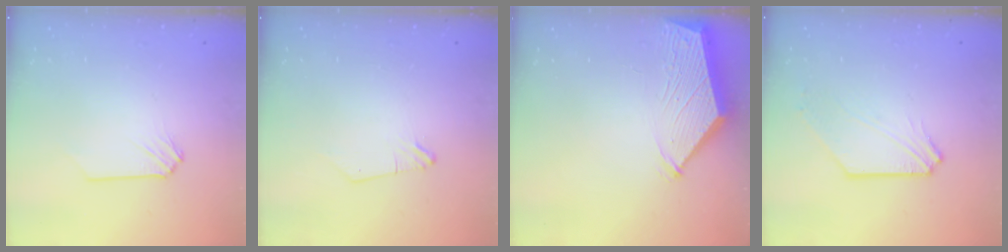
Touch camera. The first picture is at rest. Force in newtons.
{"total": 0.0}
{"total": 3.0, "press": 3.0, "slide": 0.3}
{"total": 2.4, "press": 2.4, "slide": 0.3}